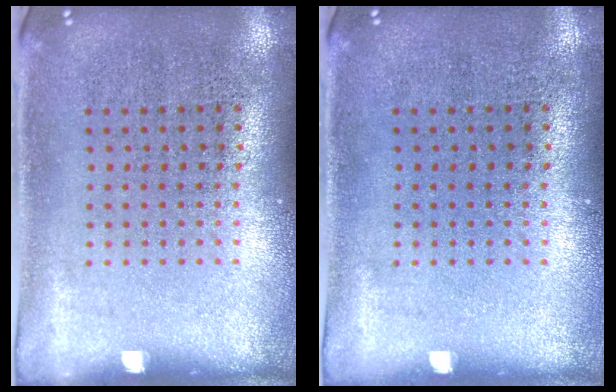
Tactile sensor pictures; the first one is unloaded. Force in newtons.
{"total": 0.0}